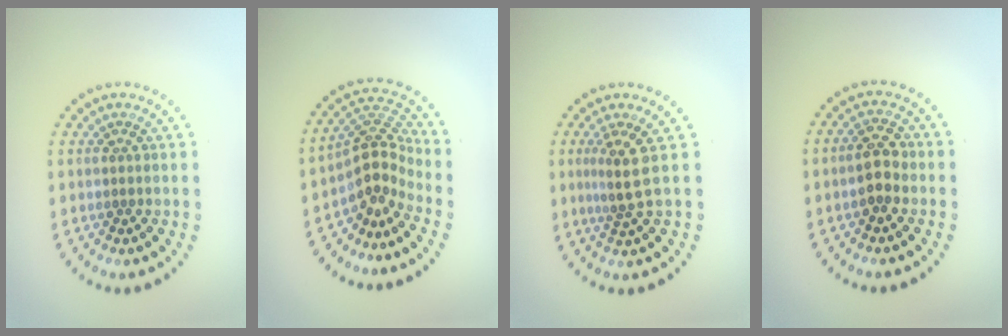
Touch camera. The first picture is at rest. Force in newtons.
{"total": 3.7, "press": 2.6, "slide": 2.6}
{"total": 2.7, "press": 1.9, "slide": 1.8}
{"total": 2.7, "press": 2.6, "slide": 0.6}